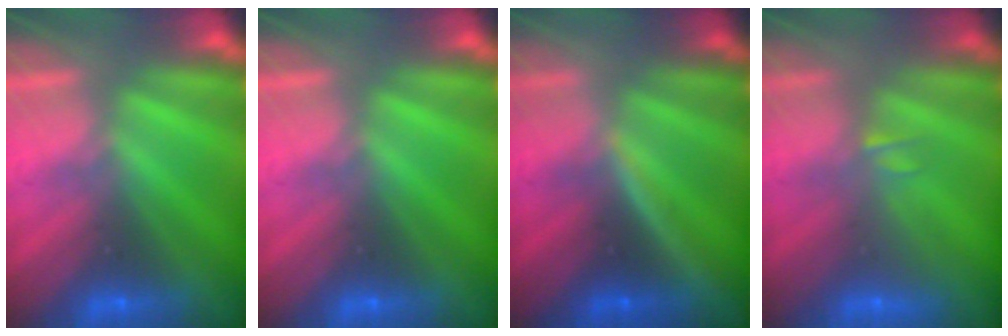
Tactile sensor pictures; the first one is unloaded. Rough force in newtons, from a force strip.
{"total": 0.0}
{"total": 3.9}
{"total": 2.2}